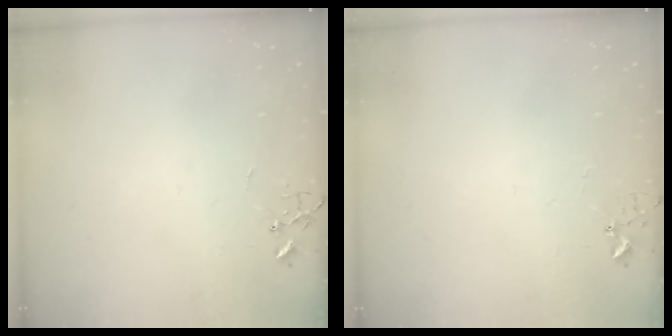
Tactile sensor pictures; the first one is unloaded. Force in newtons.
{"total": 2.7, "press": 2.7, "slide": 0.3}